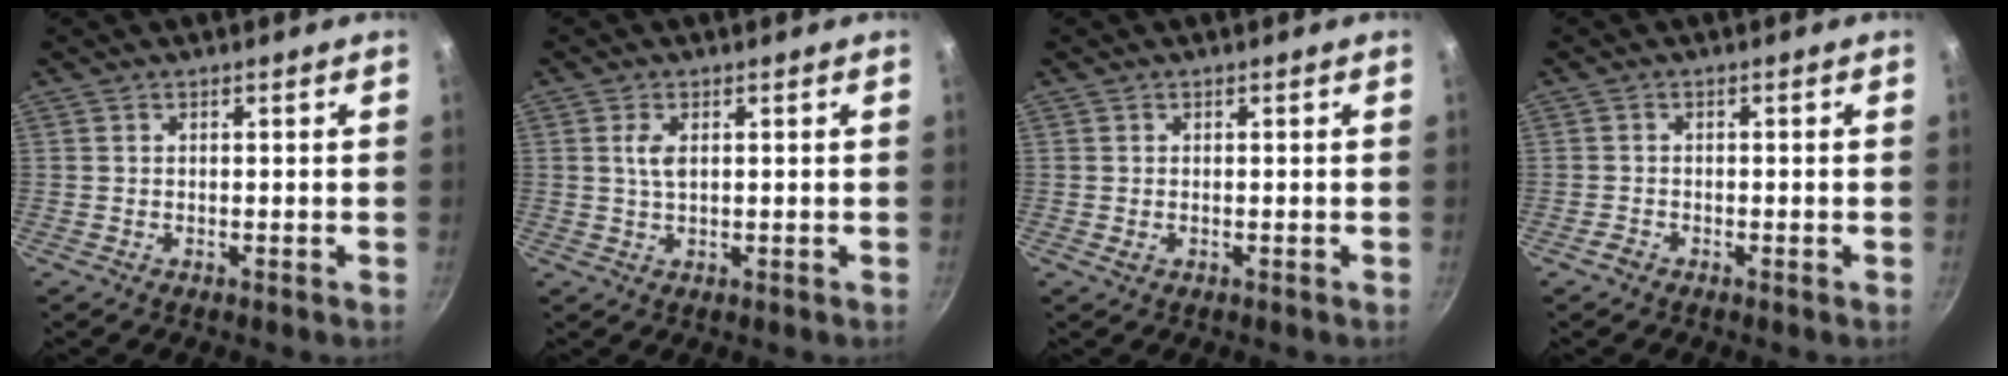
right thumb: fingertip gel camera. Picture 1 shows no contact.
{"total": 2.9, "force": [0.7, 1.4, 2.4], "torque": [-0.046, -0.002, 0.016]}
{"total": 0.9, "force": [-0.1, 0.5, 0.7], "torque": [-0.013, -0.002, -0.001]}
{"total": 1.2, "force": [-1.0, 0.5, 0.4], "torque": [-0.014, 0.006, -0.023]}